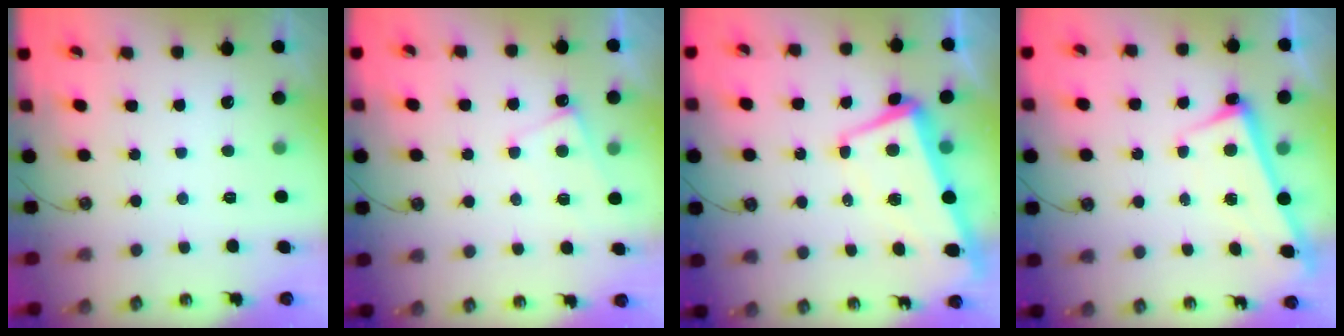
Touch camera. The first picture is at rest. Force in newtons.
{"total": 3.9, "press": 3.9, "slide": 0.5}
{"total": 1.6, "press": 0.1, "slide": 1.6}
{"total": 2.8, "press": 2.8, "slide": 0.4}